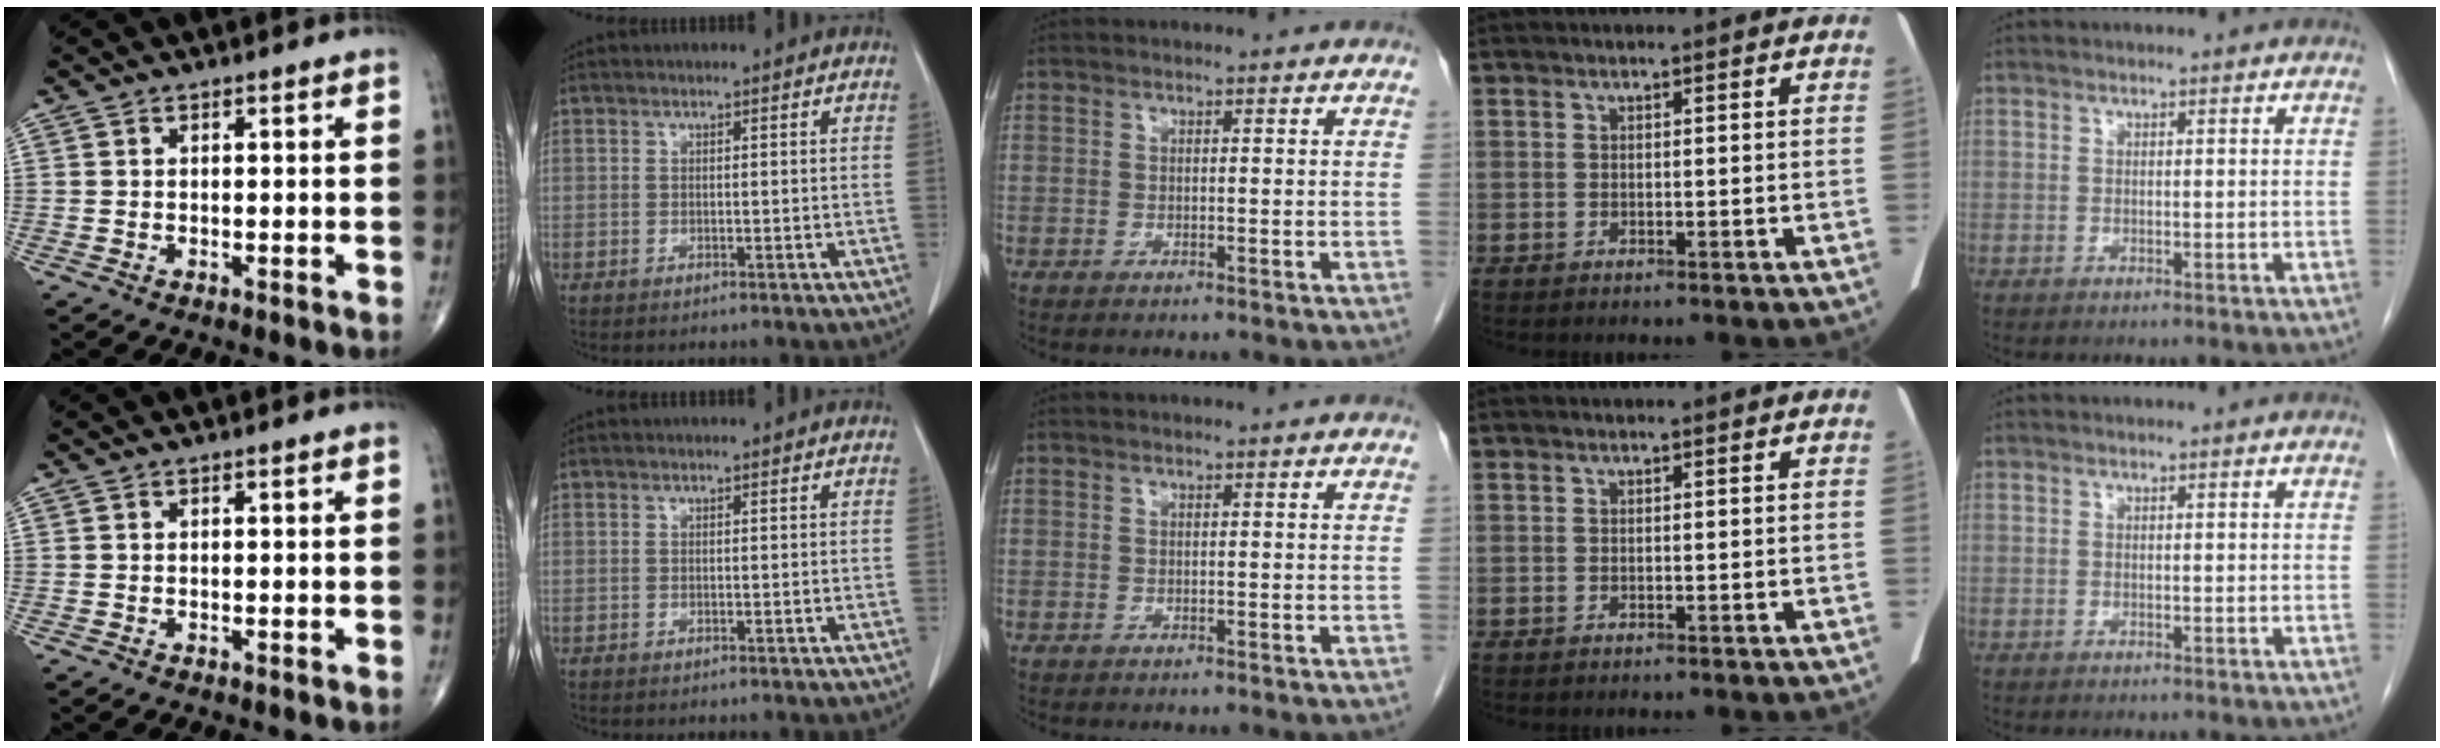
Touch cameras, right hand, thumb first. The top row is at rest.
{}